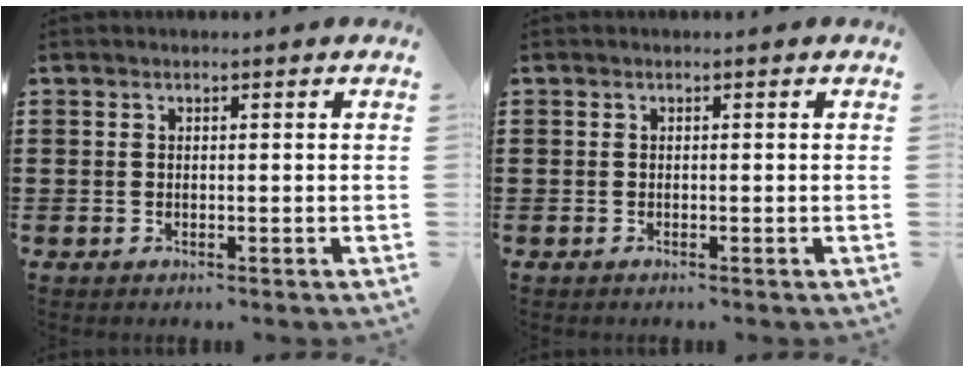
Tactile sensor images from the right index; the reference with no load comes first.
{"total": 0.0}